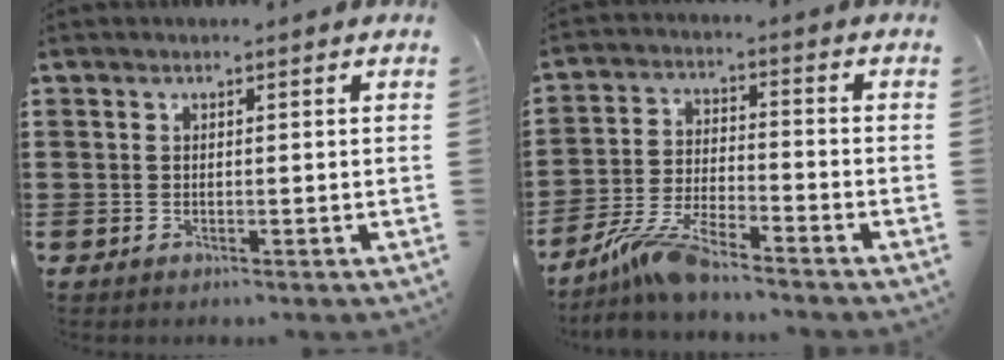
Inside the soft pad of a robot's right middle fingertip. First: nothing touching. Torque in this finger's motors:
{"motor_torque": [2.14, 0.00, 0.20, 0.04]}